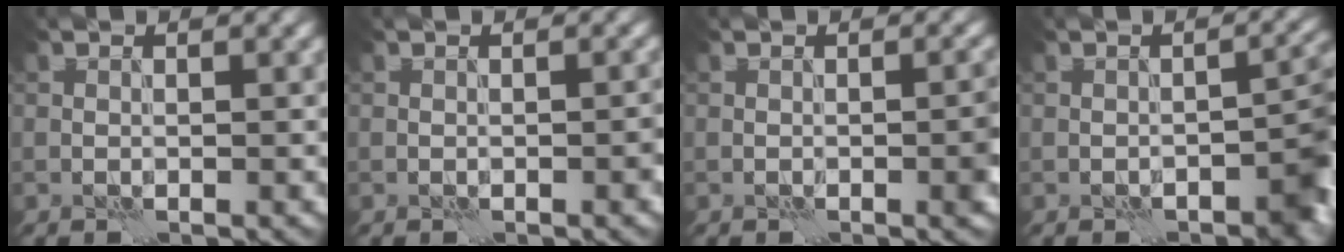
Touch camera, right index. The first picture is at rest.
{"total": 0.6, "force": [-0.4, 0.1, 0.5], "torque": [-0.007, 0.004, -0.005]}
{"total": 1.5, "force": [-0.5, 0.2, 1.4], "torque": [-0.021, 0.003, -0.009]}
{"total": 4.4, "force": [-2.0, 1.9, 3.4], "torque": [-0.029, 0.014, -0.026]}